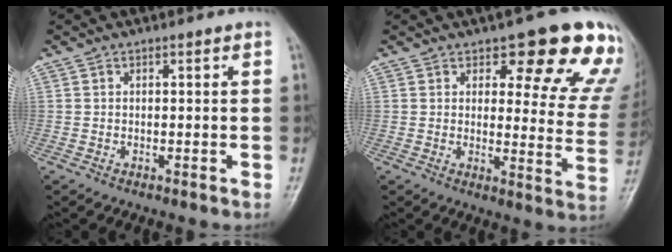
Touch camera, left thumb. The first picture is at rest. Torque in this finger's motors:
{"motor_torque": [0.70, 0.73, 0.29, -0.25, 0.08]}